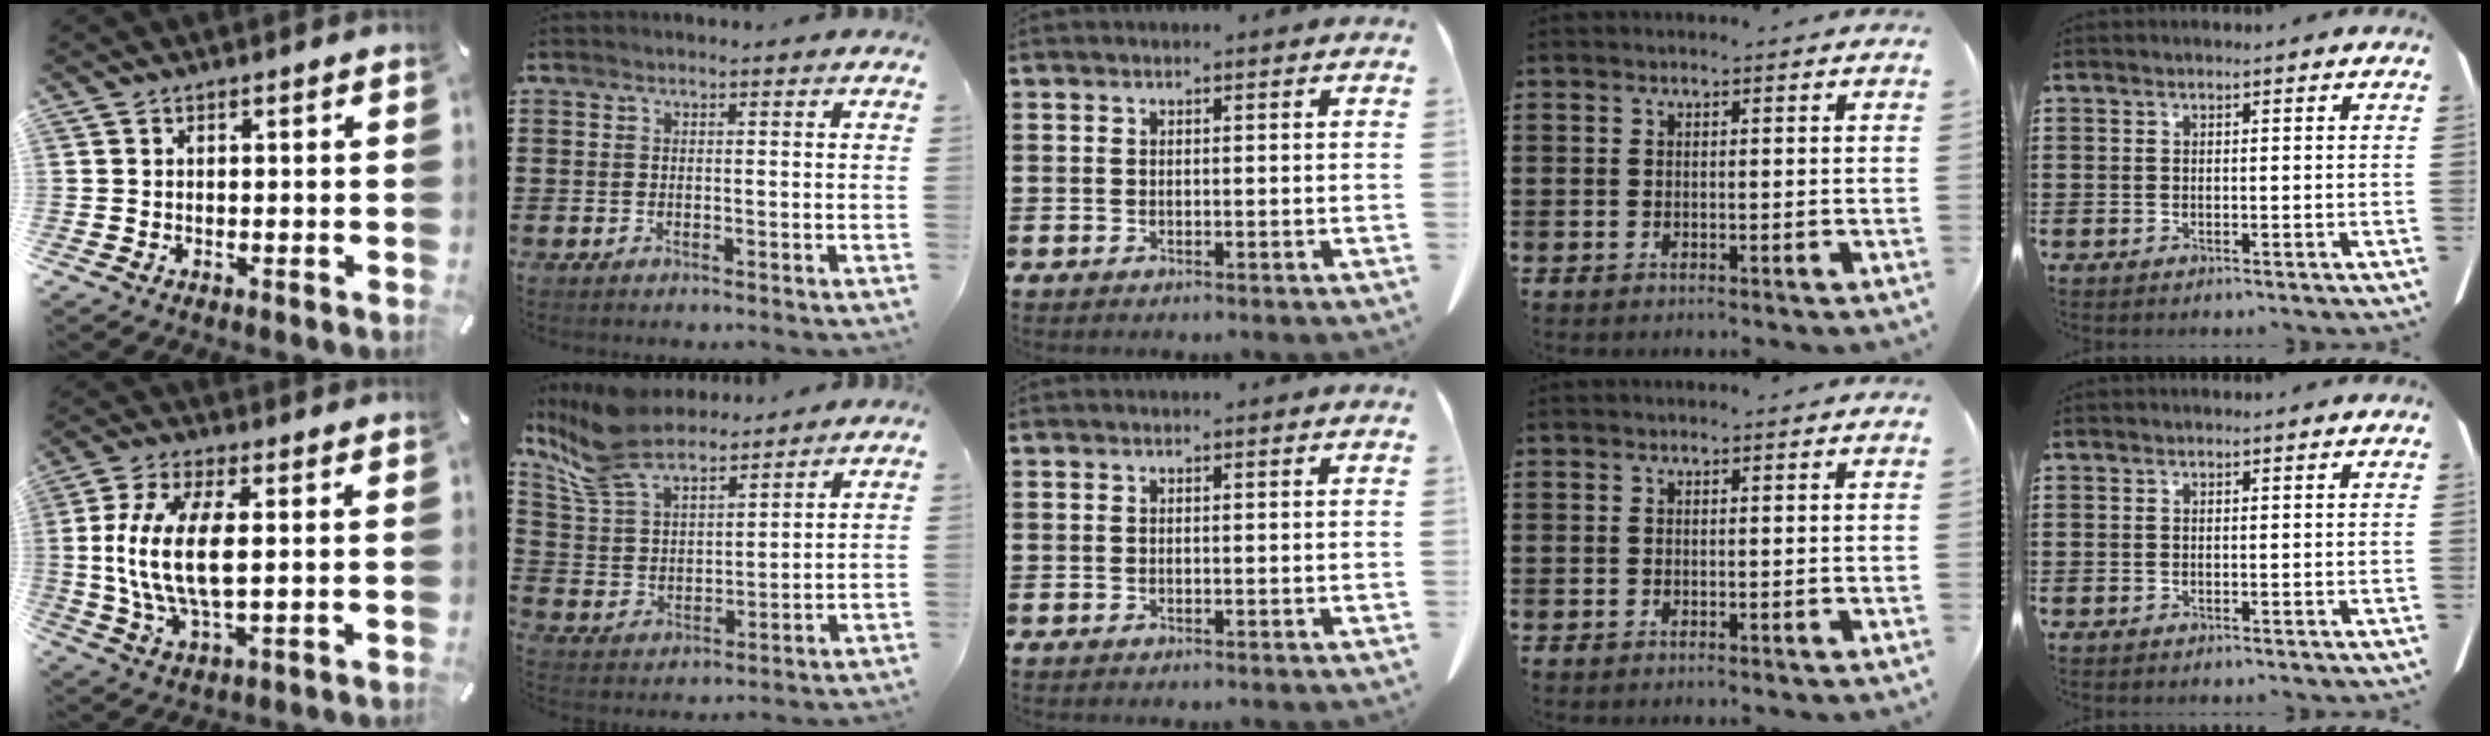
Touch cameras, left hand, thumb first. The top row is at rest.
{"thumb": {"total": 13.3, "force": [1.2, 5.5, 12.1], "torque": [-0.270, -0.013, 0.017]}, "index": {"total": 10.0, "force": [8.8, 3.0, 3.7], "torque": [-0.107, -0.032, 0.166]}}